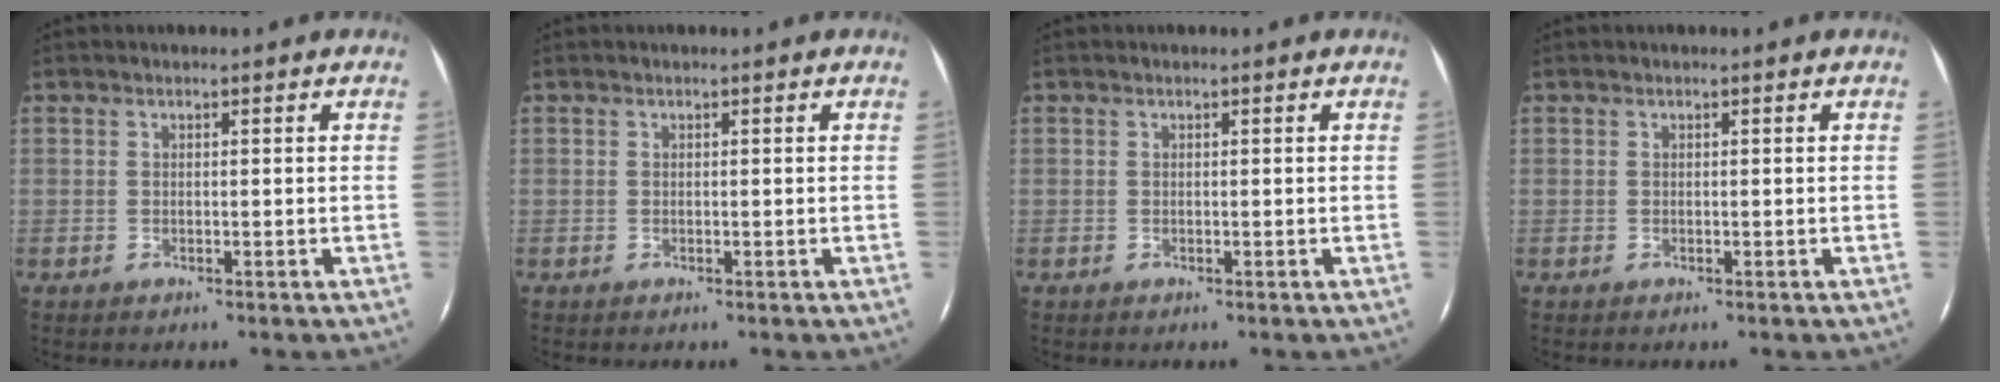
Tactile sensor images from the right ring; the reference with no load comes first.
{"total": 0.0}
{"total": 0.0}
{"total": 0.0}